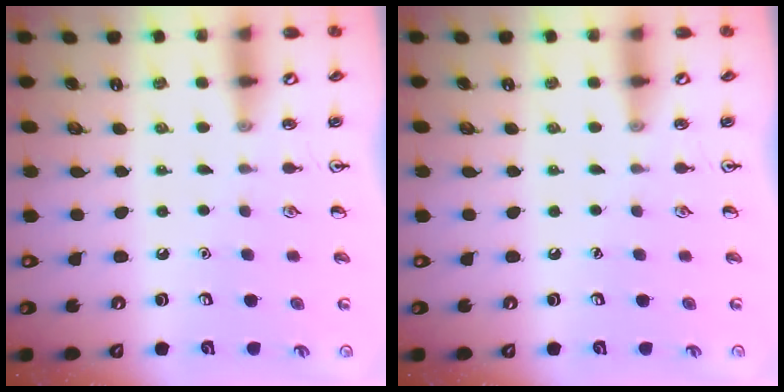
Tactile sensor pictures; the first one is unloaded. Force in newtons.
{"total": 0.0}